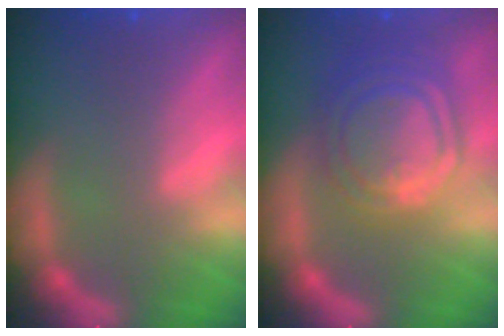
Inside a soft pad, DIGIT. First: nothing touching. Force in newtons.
{"total": 9.5}